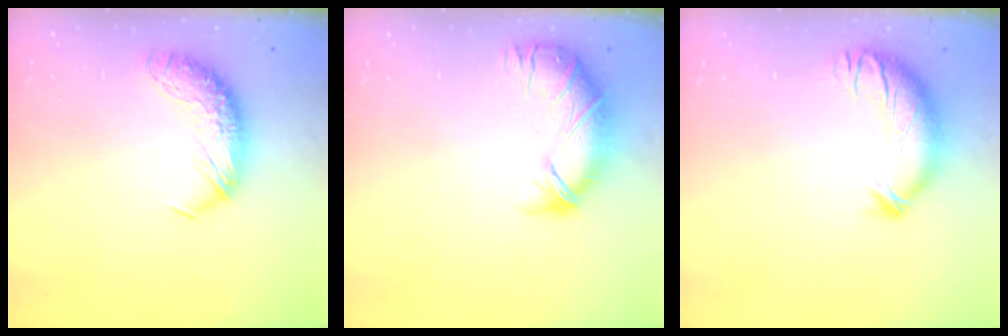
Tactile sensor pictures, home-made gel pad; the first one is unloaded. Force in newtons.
{"total": 3.6, "press": 2.8, "slide": 2.2}
{"total": 3.6, "press": 2.9, "slide": 2.2}